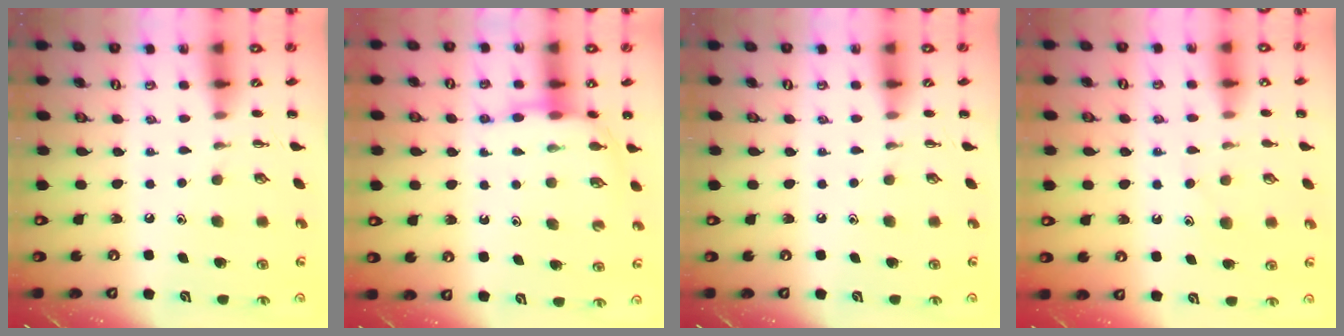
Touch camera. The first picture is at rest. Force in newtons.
{"total": 7.7, "press": 7.7, "slide": 0.8}
{"total": 0.0}
{"total": 10.5, "press": 10.4, "slide": 1.1}